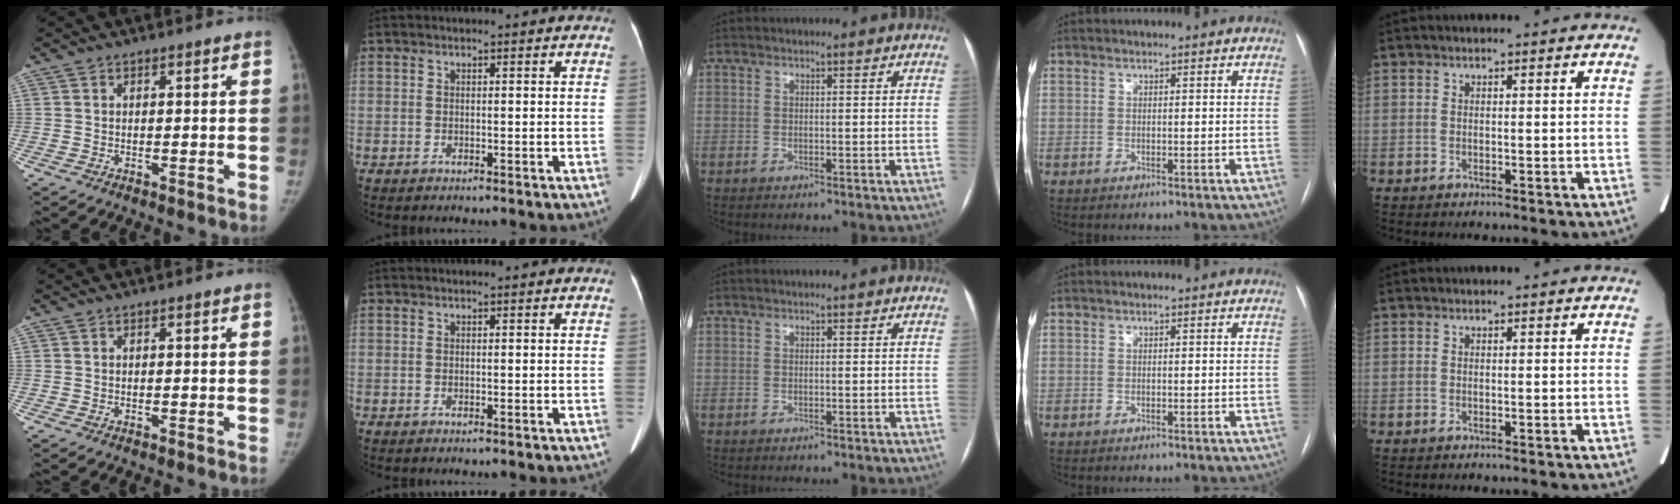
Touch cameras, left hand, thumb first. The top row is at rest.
{}